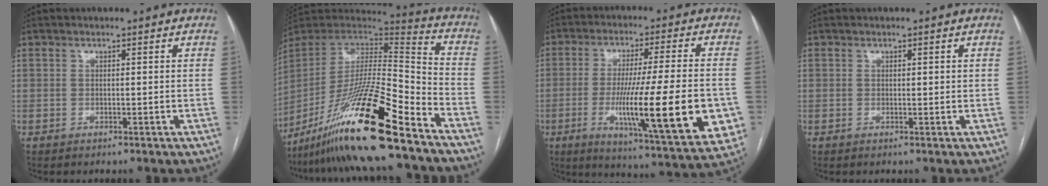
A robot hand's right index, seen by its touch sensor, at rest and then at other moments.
{"total": 24.1, "force": [-16.8, 1.4, 17.3], "torque": [-0.328, -0.029, -0.307]}
{"total": 22.3, "force": [-5.0, 1.7, 21.7], "torque": [-0.286, -0.030, -0.068]}
{"total": 0.7, "force": [0.3, 0.3, 0.6], "torque": [-0.008, 0.000, 0.003]}